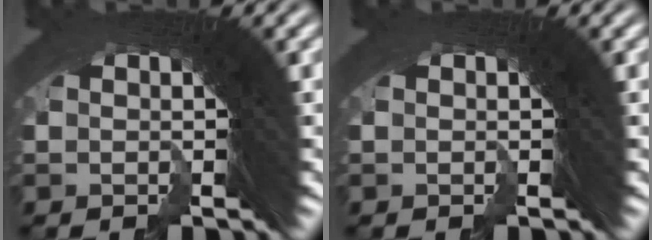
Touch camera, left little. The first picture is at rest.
{"total": 0.0}